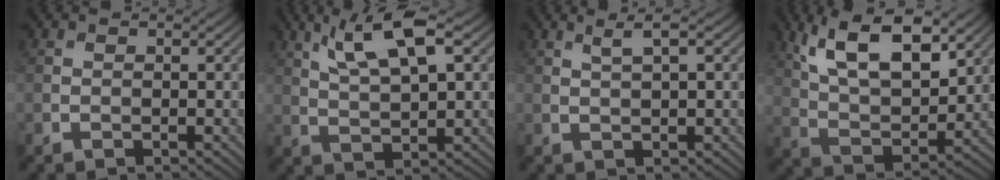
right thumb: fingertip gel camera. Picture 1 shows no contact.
{"total": 8.5, "force": [4.1, 2.3, 7.1], "torque": [-0.138, 0.009, 0.077]}
{"total": 2.3, "force": [1.0, 0.3, 2.0], "torque": [-0.038, 0.005, 0.021]}
{"total": 12.9, "force": [7.2, 5.3, 9.4], "torque": [-0.179, -0.003, 0.125]}